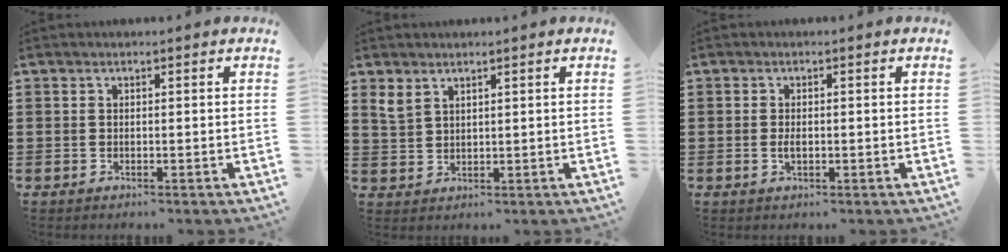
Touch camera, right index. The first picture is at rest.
{"total": 2.7, "force": [2.1, 1.3, 1.0], "torque": [-0.024, 0.004, 0.040]}
{"total": 1.7, "force": [-0.3, 0.7, 1.5], "torque": [-0.028, -0.001, -0.005]}